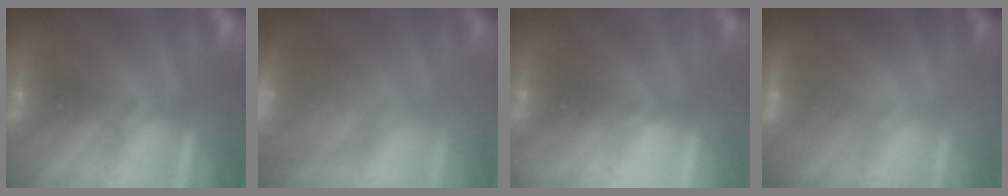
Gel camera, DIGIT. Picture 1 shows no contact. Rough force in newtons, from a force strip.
{"total": 8.5}
{"total": 2.3}
{"total": 2.2}